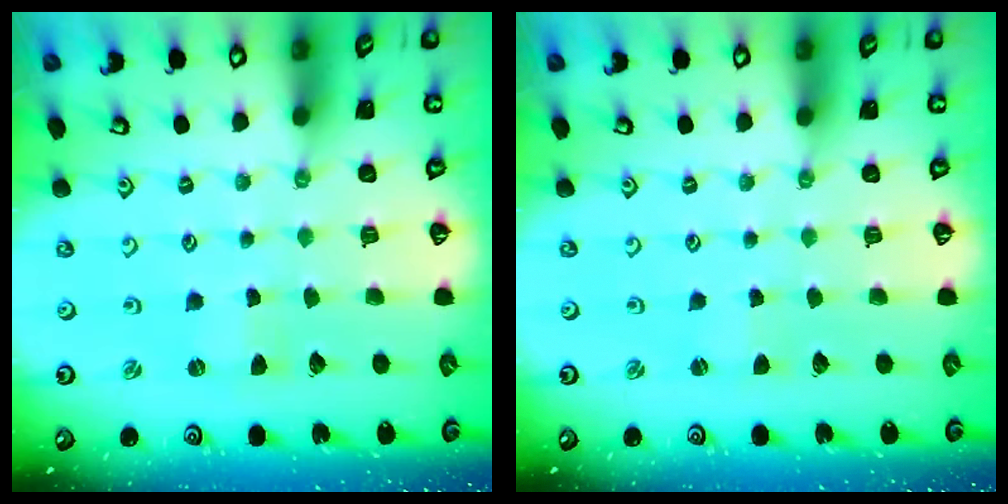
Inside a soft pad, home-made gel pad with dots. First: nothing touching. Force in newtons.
{"total": 0.8, "press": 0.8, "slide": 0.1}